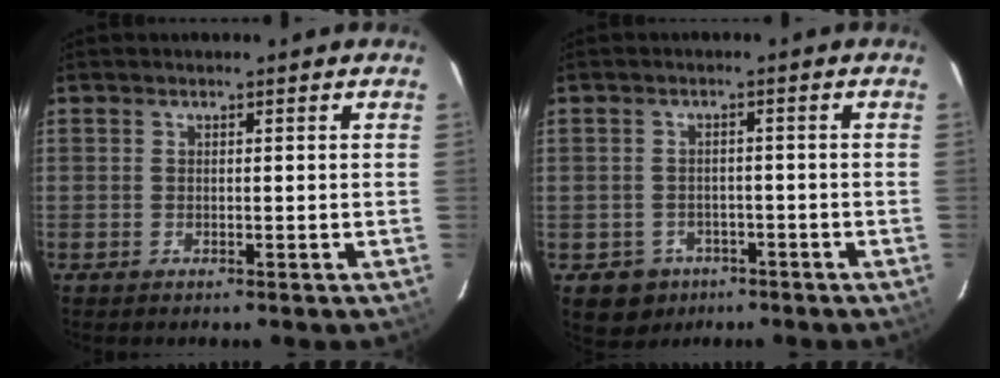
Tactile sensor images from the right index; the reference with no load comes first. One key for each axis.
{"total": 5.9, "fx": -3.0, "fy": 5.0, "fz": 1.1, "tx": -0.033, "ty": 0.018, "tz": -0.034}